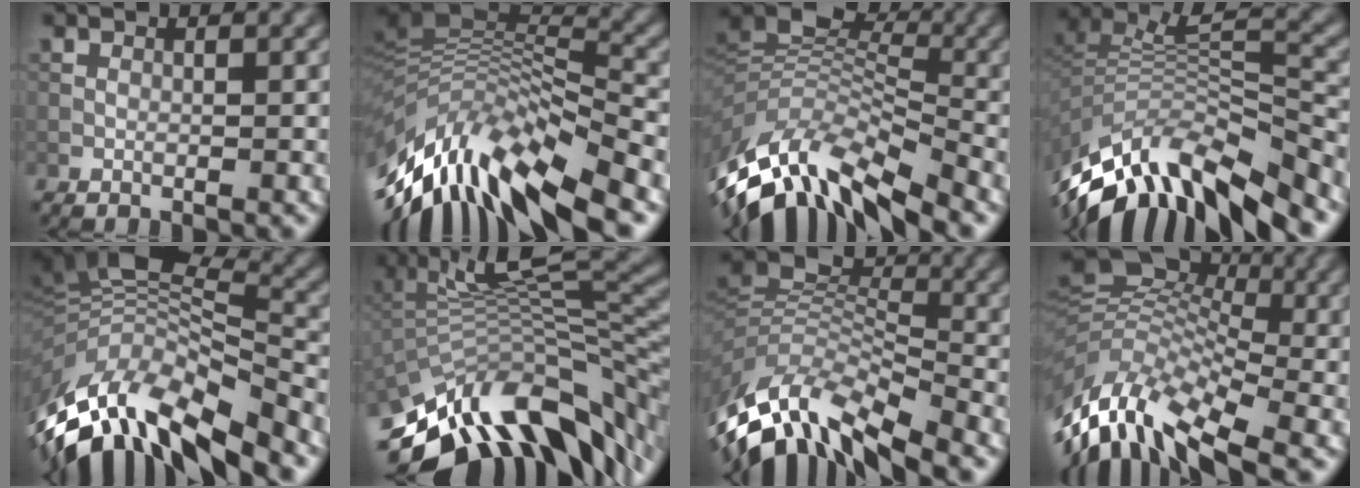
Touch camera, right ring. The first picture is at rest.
{"total": 13.1, "force": [-5.1, 4.3, 11.2], "torque": [-0.216, 0.020, -0.080]}
{"total": 11.2, "force": [-6.4, 4.5, 8.0], "torque": [-0.167, 0.014, -0.121]}
{"total": 11.4, "force": [-7.7, 4.2, 7.3], "torque": [-0.152, 0.026, -0.133]}
{"total": 13.1, "force": [-6.2, 5.0, 10.4], "torque": [-0.213, 0.017, -0.109]}
{"total": 14.0, "force": [-5.0, 5.3, 12.0], "torque": [-0.220, 0.020, -0.084]}
{"total": 10.4, "force": [-6.6, 4.4, 6.8], "torque": [-0.139, 0.006, -0.129]}
{"total": 12.1, "force": [-4.3, 6.6, 9.1], "torque": [-0.192, 0.013, -0.094]}